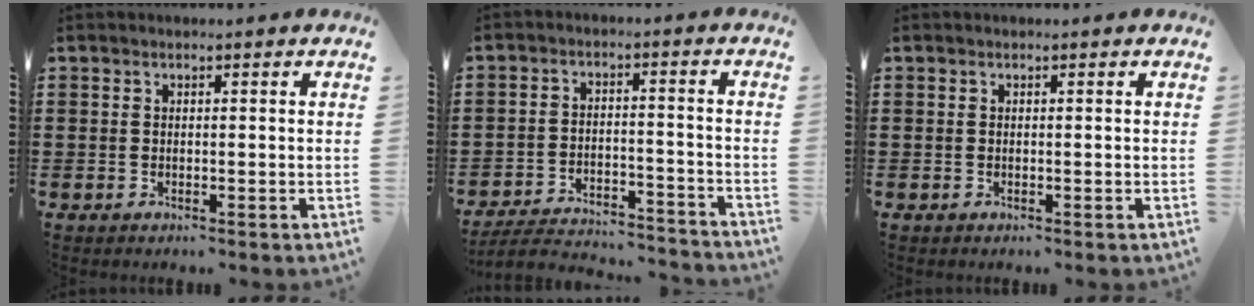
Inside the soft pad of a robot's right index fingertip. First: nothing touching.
{"total": 5.2, "force": [-4.9, 0.6, 1.5], "torque": [-0.037, -0.004, -0.102]}
{"total": 0.0}